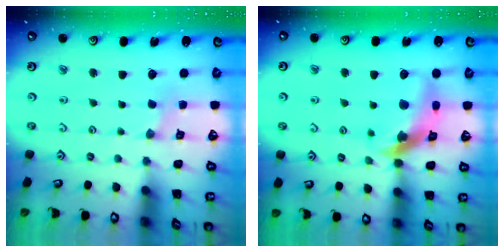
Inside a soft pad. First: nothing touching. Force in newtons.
{"total": 13.9, "press": 13.8, "slide": 1.8}